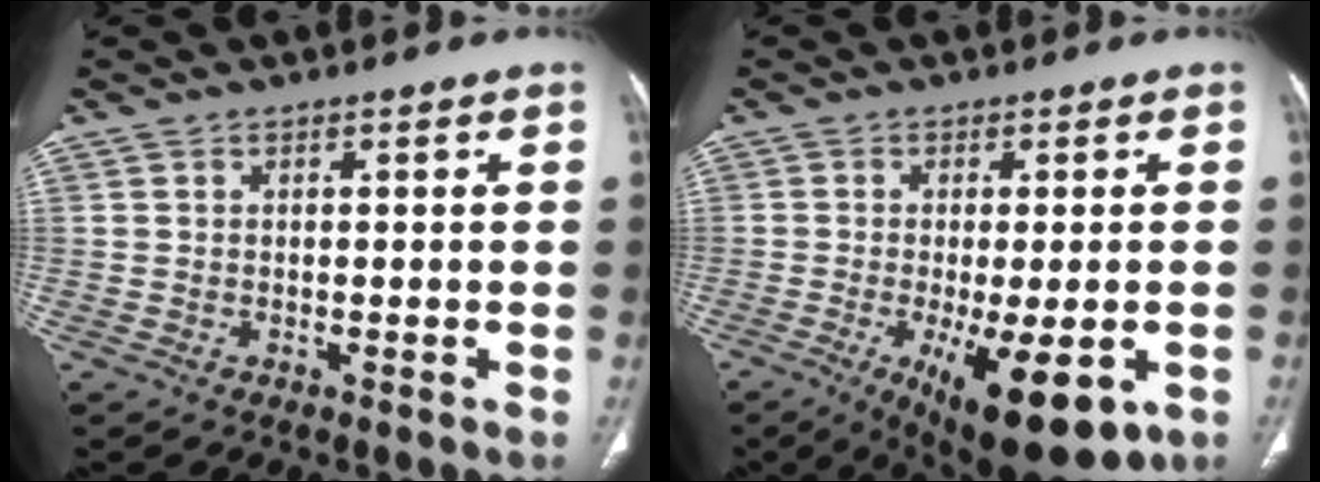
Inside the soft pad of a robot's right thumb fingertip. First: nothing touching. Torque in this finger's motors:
{"motor_torque": [0.04, 0.35, 0.11, -0.11, 0.06]}